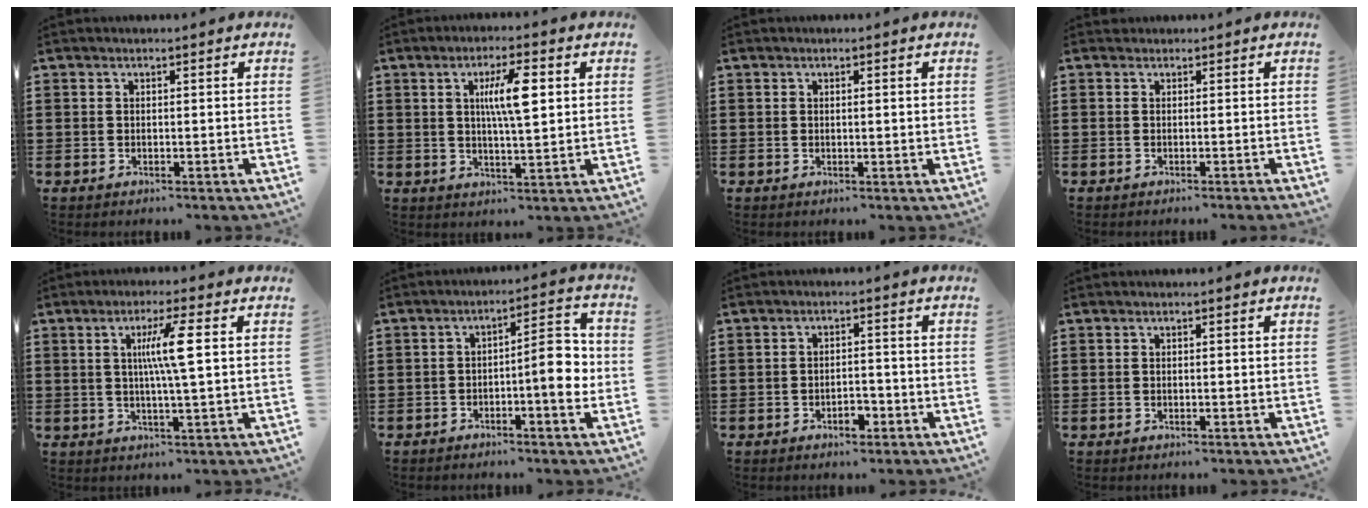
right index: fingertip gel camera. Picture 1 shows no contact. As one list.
[{"total": 7.1, "force": [1.8, 1.5, 6.7], "torque": [-0.126, 0.006, 0.024]}, {"total": 0.6, "force": [0.2, 0.0, 0.6], "torque": [-0.011, -0.001, 0.003]}, {"total": 0.0}, {"total": 6.5, "force": [1.3, -0.1, 6.4], "torque": [-0.124, -0.002, 0.014]}, {"total": 7.6, "force": [-1.6, 2.0, 7.2], "torque": [-0.090, -0.008, -0.033]}, {"total": 2.9, "force": [-1.7, 1.3, 1.9], "torque": [-0.034, 0.002, -0.034]}, {"total": 0.0}]